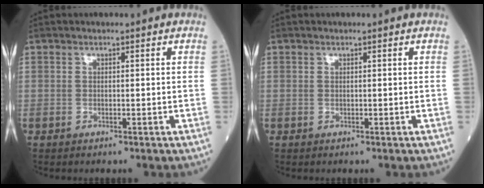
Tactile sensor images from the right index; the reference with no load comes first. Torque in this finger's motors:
{"motor_torque": [0.00, 0.00, 0.00, 0.00]}